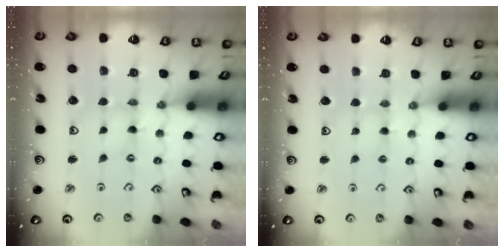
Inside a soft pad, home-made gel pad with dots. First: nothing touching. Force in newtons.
{"total": 1.8, "press": 1.8, "slide": 0.2}